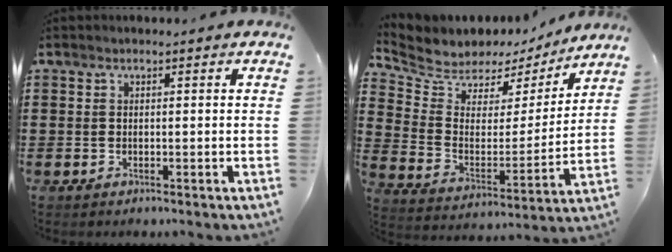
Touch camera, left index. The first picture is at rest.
{"total": 5.7, "force": [5.2, 2.4, -0.5], "torque": [-0.036, -0.043, 0.088]}